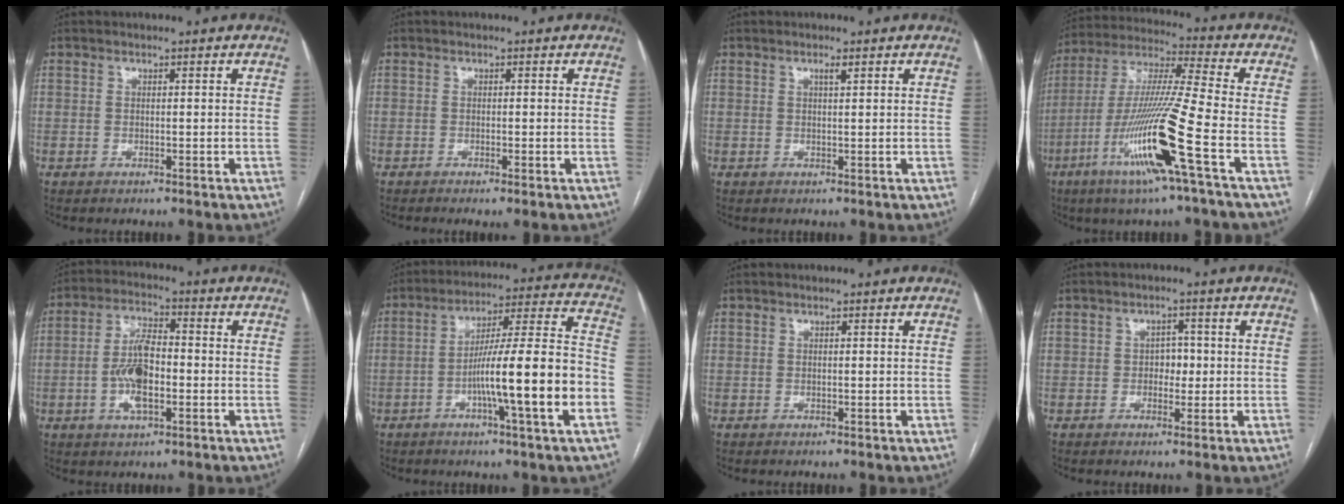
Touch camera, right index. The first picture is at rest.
{"total": 1.2, "force": [-0.6, 0.0, 1.0], "torque": [-0.019, -0.002, -0.010]}
{"total": 0.9, "force": [0.5, 0.0, 0.8], "torque": [-0.014, -0.001, 0.010]}
{"total": 17.3, "force": [-6.9, -1.1, 15.9], "torque": [-0.325, -0.020, -0.135]}
{"total": 8.4, "force": [-1.6, 3.0, 7.7], "torque": [-0.157, 0.007, -0.033]}
{"total": 17.1, "force": [-5.2, -0.2, 16.3], "torque": [-0.258, 0.010, -0.085]}
{"total": 0.0}
{"total": 2.7, "force": [-0.2, 1.8, 1.9], "torque": [-0.021, 0.006, -0.003]}